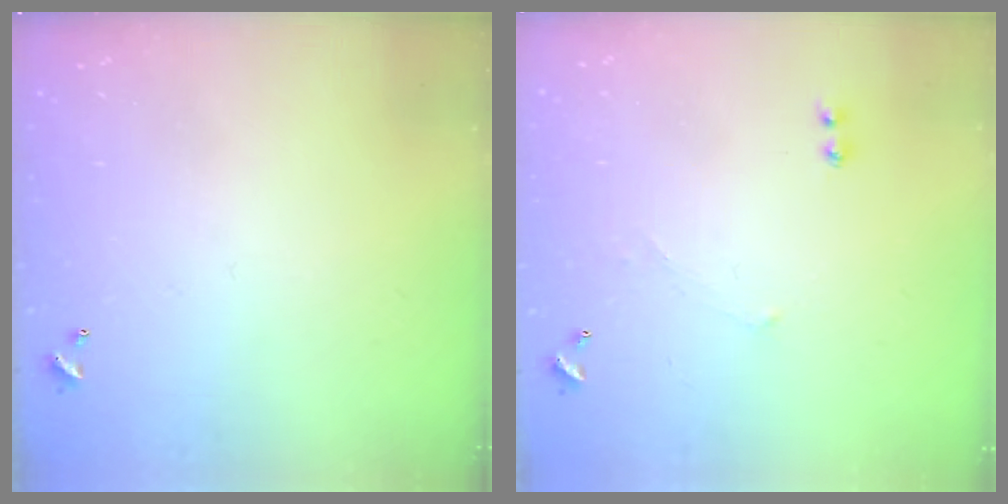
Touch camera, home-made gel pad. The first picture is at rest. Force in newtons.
{"total": 1.2, "press": 1.1, "slide": 0.5}